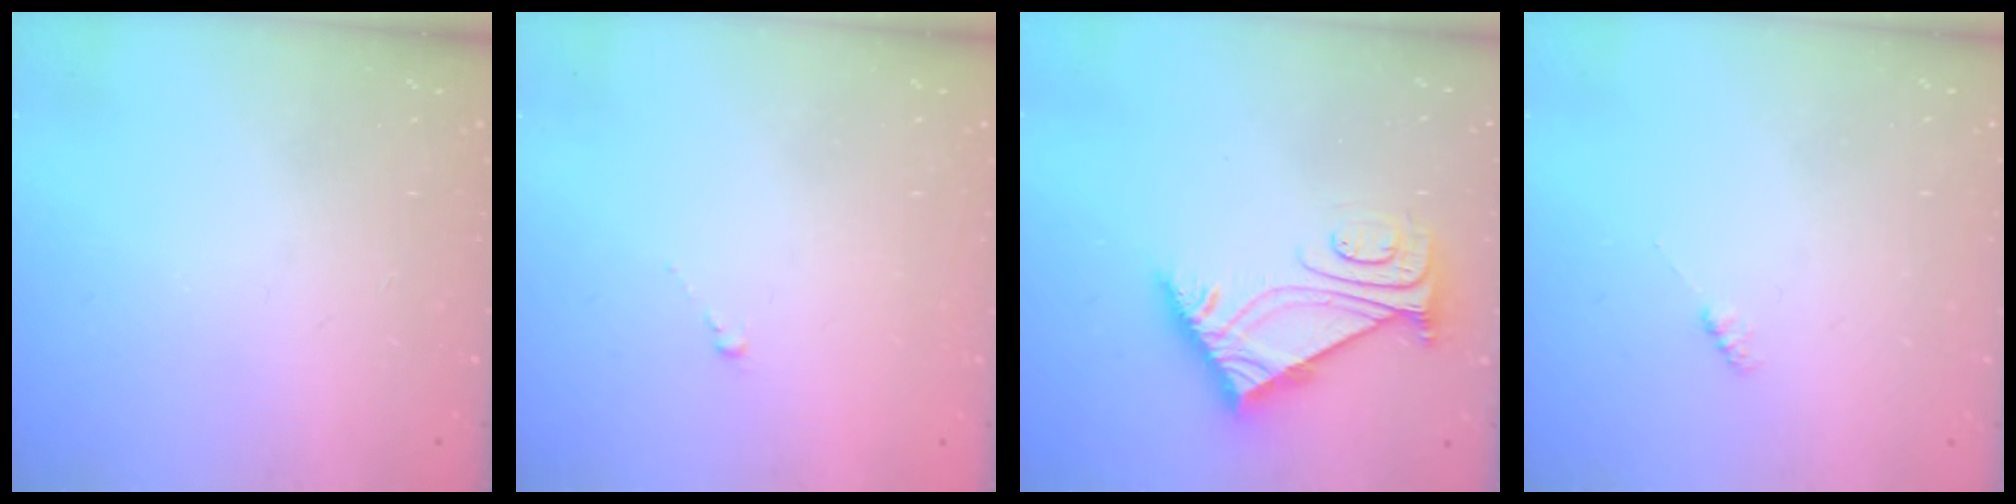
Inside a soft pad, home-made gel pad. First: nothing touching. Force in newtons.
{"total": 0.0}
{"total": 8.0, "press": 8.0, "slide": 0.6}
{"total": 1.9, "press": 1.9, "slide": 0.3}